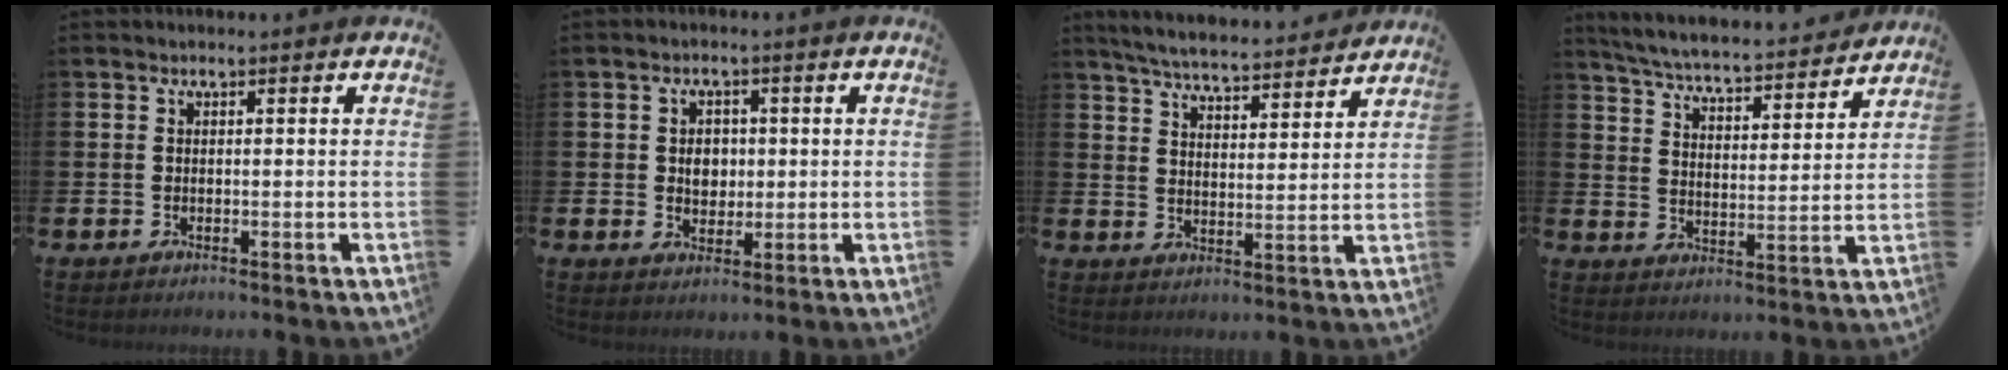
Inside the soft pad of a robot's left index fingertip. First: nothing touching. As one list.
[{"total": 3.2, "force": [0.5, 2.6, 1.9], "torque": [-0.018, 0.002, 0.001]}, {"total": 5.8, "force": [5.7, 0.4, 1.0], "torque": [-0.034, -0.042, 0.099]}, {"total": 6.0, "force": [5.8, 0.4, 1.4], "torque": [-0.054, -0.046, 0.097]}]